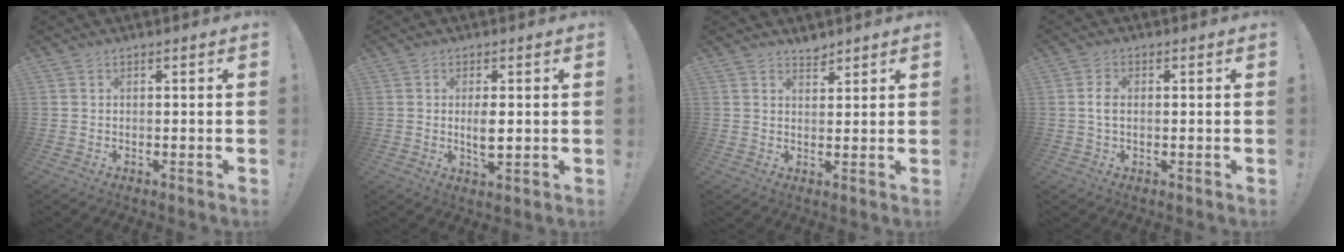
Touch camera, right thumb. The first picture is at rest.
{"total": 4.2, "force": [0.3, 1.8, 3.8], "torque": [-0.059, -0.008, -0.001]}
{"total": 3.0, "force": [2.8, 0.9, 0.7], "torque": [0.014, -0.024, 0.047]}
{"total": 3.0, "force": [0.0, 1.7, 2.5], "torque": [-0.050, 0.002, -0.003]}